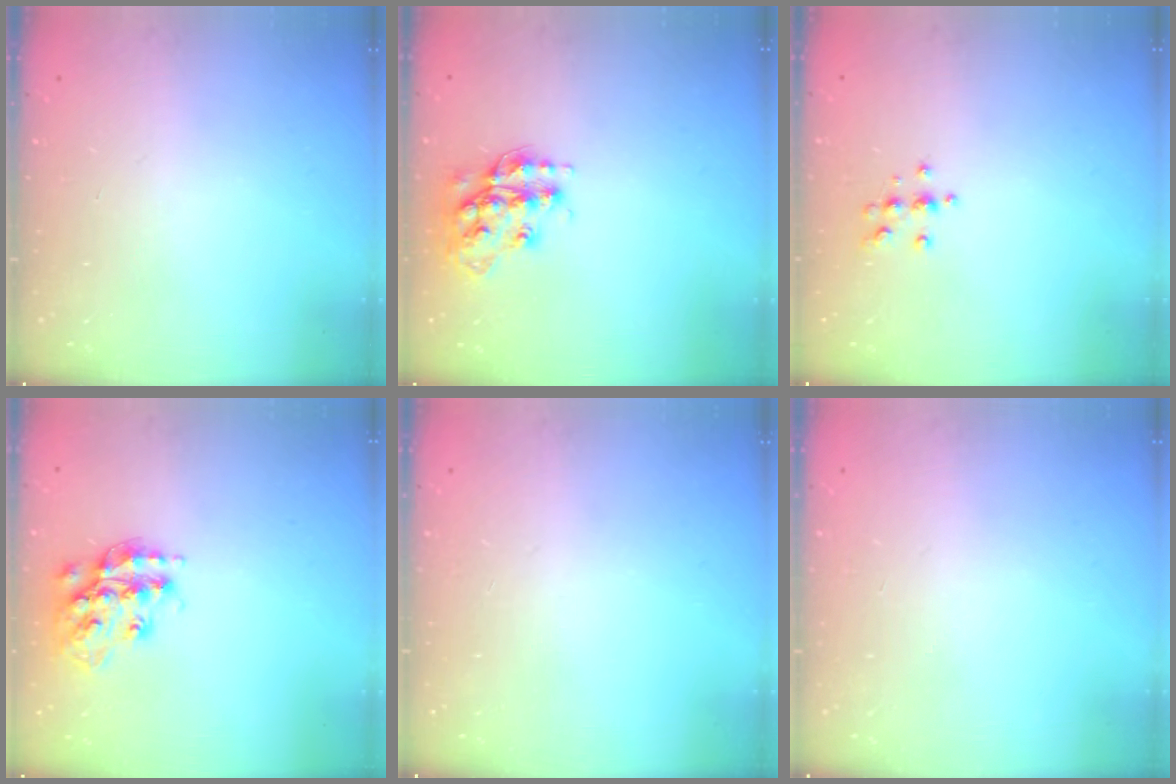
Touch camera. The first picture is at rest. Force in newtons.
{"total": 14.6, "press": 14.5, "slide": 0.7}
{"total": 6.2, "press": 6.1, "slide": 1.3}
{"total": 16.1, "press": 16.1, "slide": 1.2}
{"total": 0.0}
{"total": 0.0}